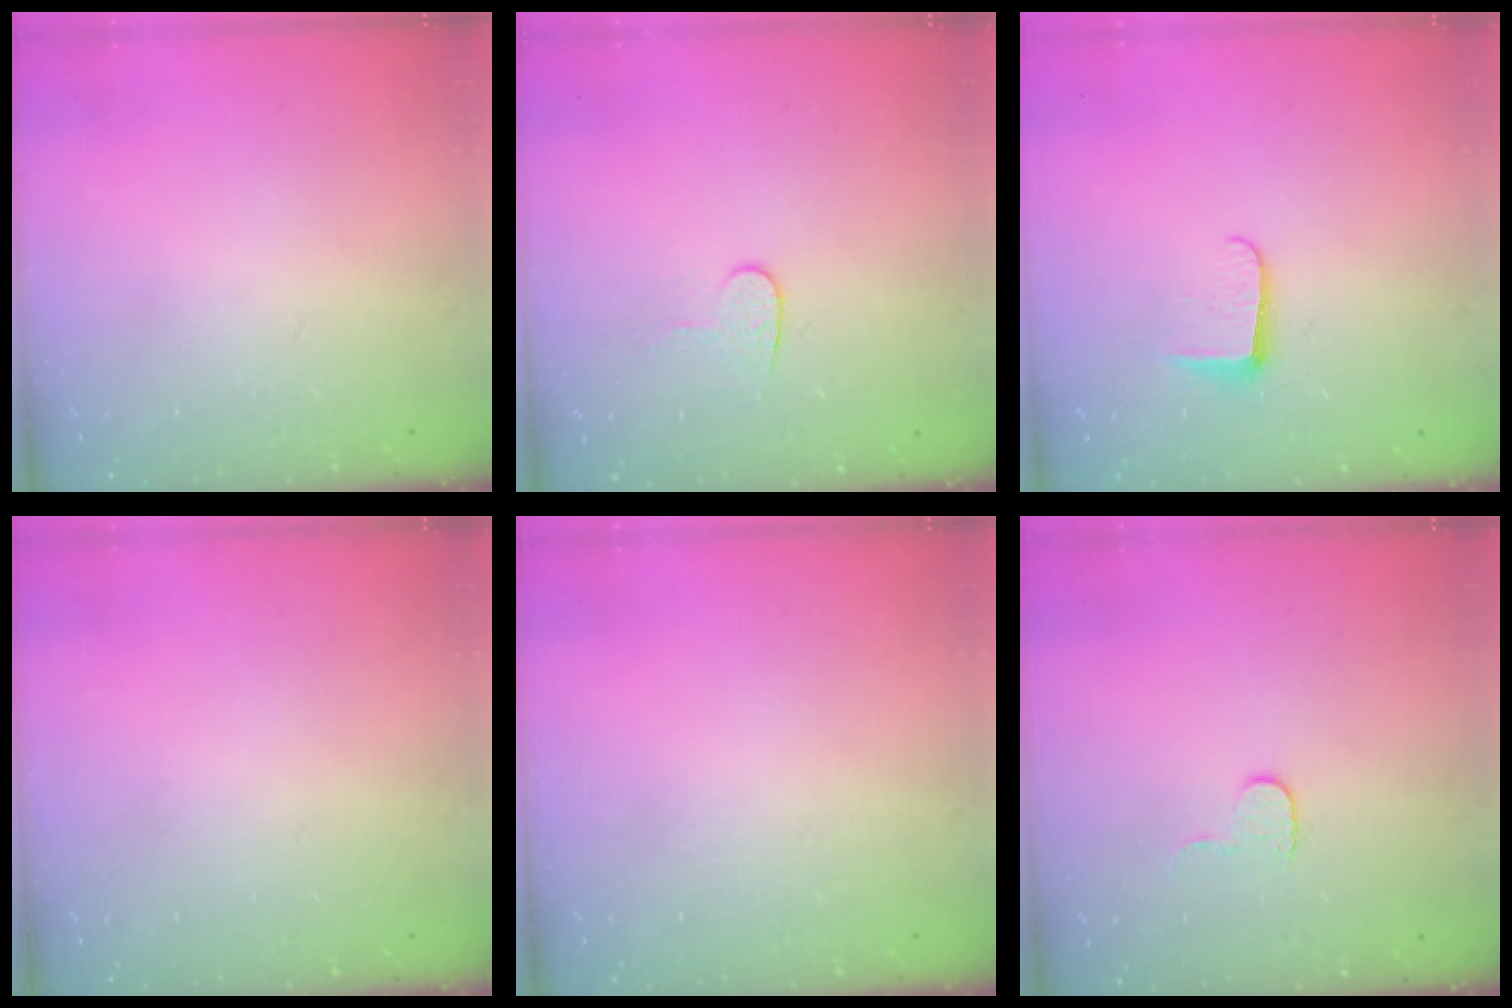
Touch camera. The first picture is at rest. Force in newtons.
{"total": 6.0, "press": 6.0, "slide": 0.4}
{"total": 5.4, "press": 5.4, "slide": 0.7}
{"total": 0.0}
{"total": 0.0}
{"total": 5.0, "press": 4.9, "slide": 0.5}